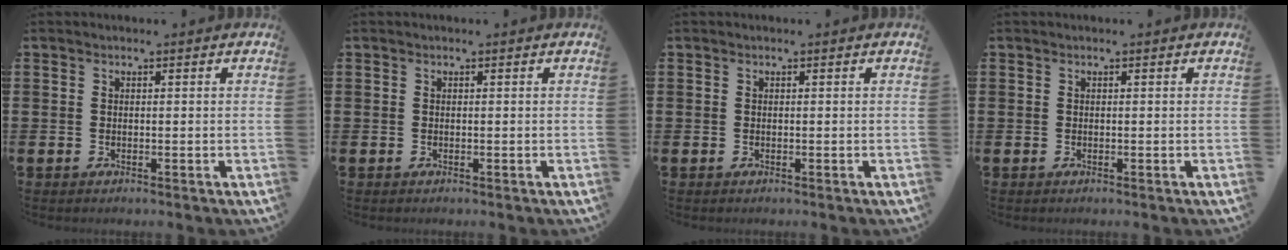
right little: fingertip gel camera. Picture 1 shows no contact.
{"total": 0.0}
{"total": 0.0}
{"total": 0.0}